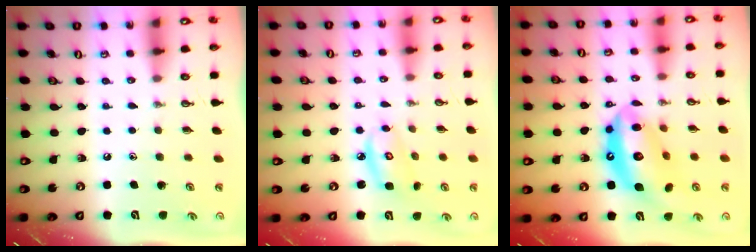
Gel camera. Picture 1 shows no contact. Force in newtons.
{"total": 6.0, "press": 6.0, "slide": 0.1}
{"total": 17.6, "press": 17.5, "slide": 1.6}